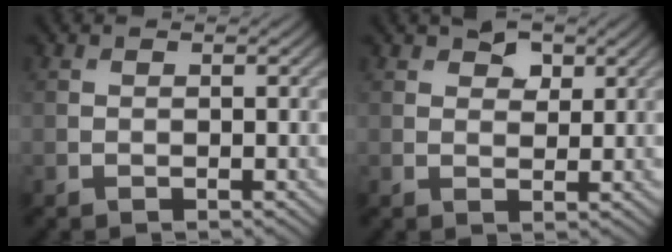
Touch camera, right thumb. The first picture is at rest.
{"total": 2.9, "force": [1.7, 1.7, 1.5], "torque": [-0.023, -0.004, 0.030]}